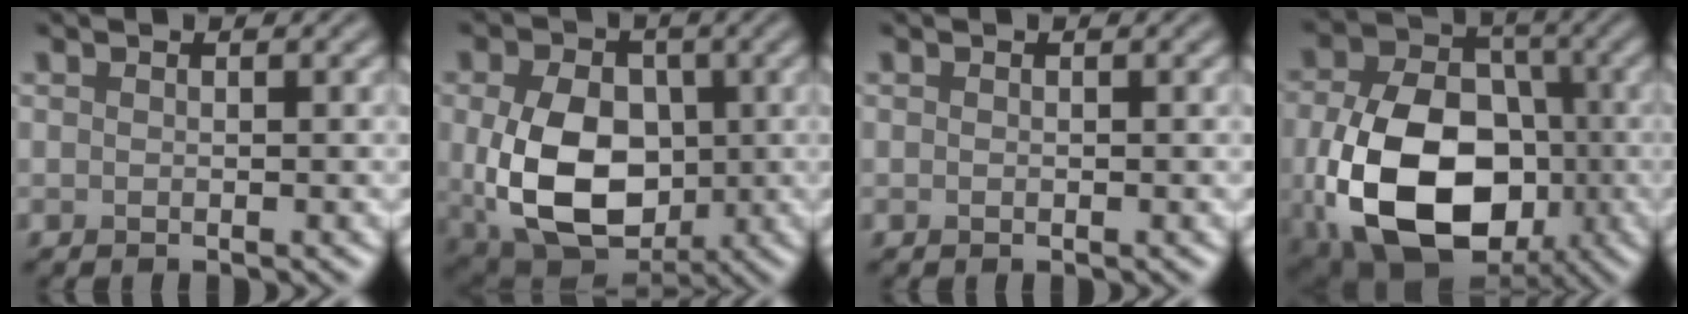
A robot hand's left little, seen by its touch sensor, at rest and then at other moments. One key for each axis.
{"total": 10.7, "fx": -0.6, "fy": 7.6, "fz": 7.5, "tx": -0.155, "ty": -0.019, "tz": -0.004}
{"total": 0.0}
{"total": 14.7, "fx": -3.3, "fy": 10.4, "fz": 9.9, "tx": -0.200, "ty": -0.046, "tz": -0.053}